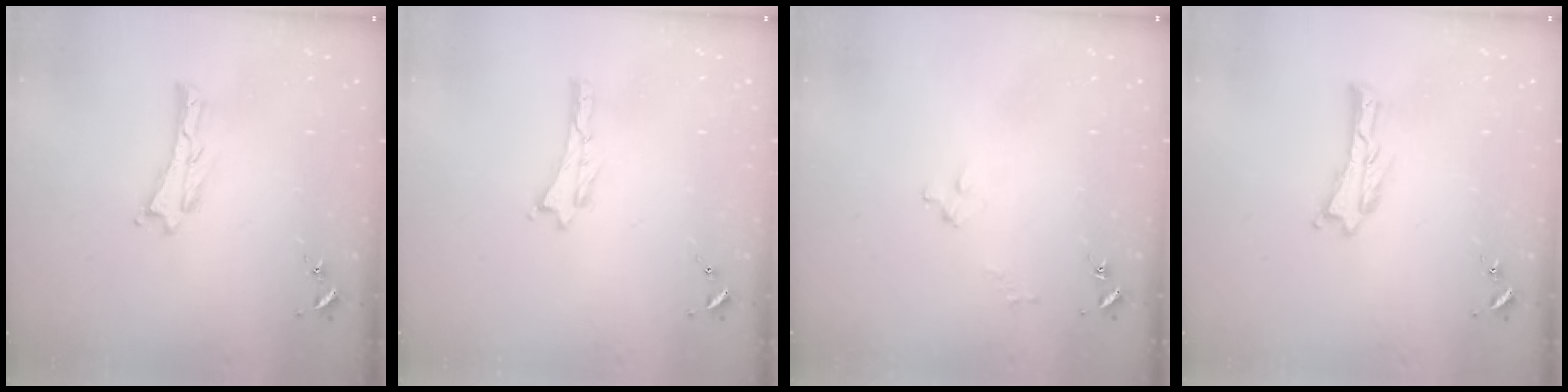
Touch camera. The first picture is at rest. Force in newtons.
{"total": 0.0}
{"total": 2.0, "press": 2.0, "slide": 0.1}
{"total": 0.0}